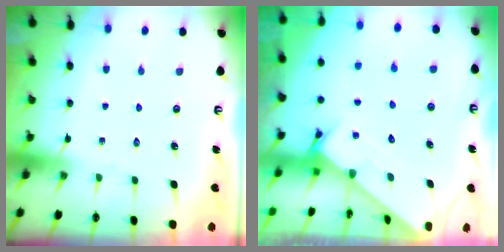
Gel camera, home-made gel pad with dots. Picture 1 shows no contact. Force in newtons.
{"total": 1.7, "press": 1.7, "slide": 0.1}